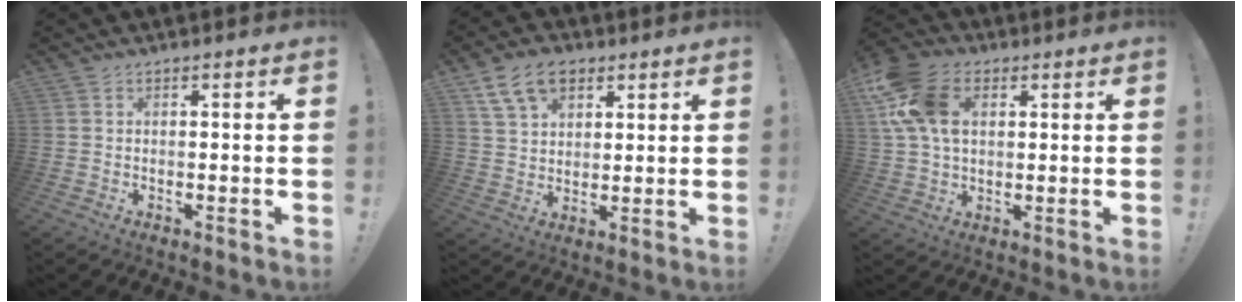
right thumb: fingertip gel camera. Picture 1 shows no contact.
{"total": 11.3, "force": [6.2, 7.4, 5.8], "torque": [-0.090, -0.019, 0.120]}
{"total": 15.6, "force": [4.7, 10.7, 10.4], "torque": [-0.198, -0.006, 0.092]}